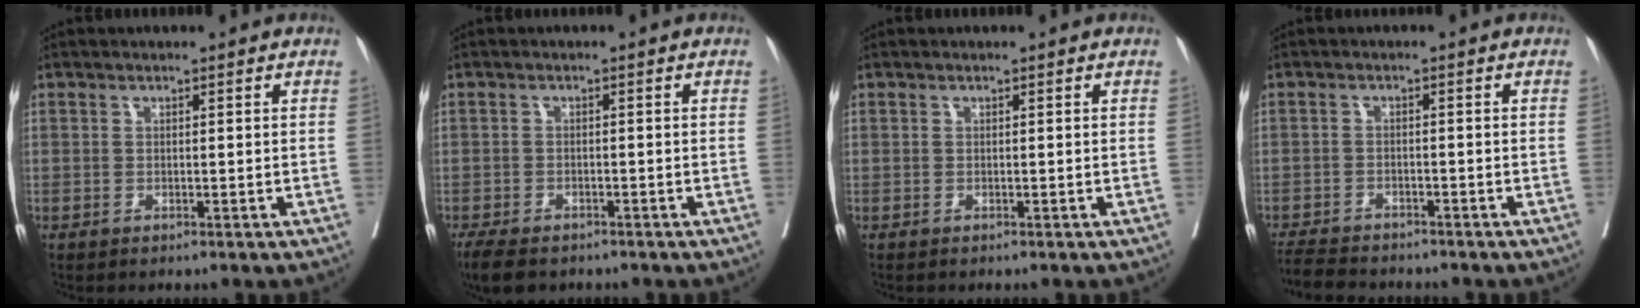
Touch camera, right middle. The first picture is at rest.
{"total": 6.6, "force": [-5.2, 2.6, 3.1], "torque": [-0.049, -0.010, -0.078]}
{"total": 0.0}
{"total": 7.4, "force": [-6.9, 1.5, 2.3], "torque": [-0.033, -0.013, -0.110]}